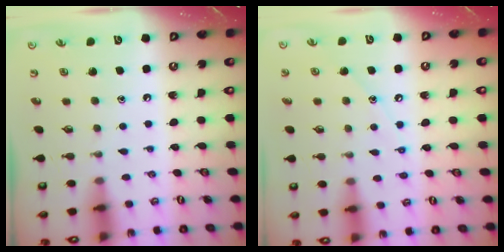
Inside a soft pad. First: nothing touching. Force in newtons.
{"total": 6.3, "press": 6.3, "slide": 0.3}